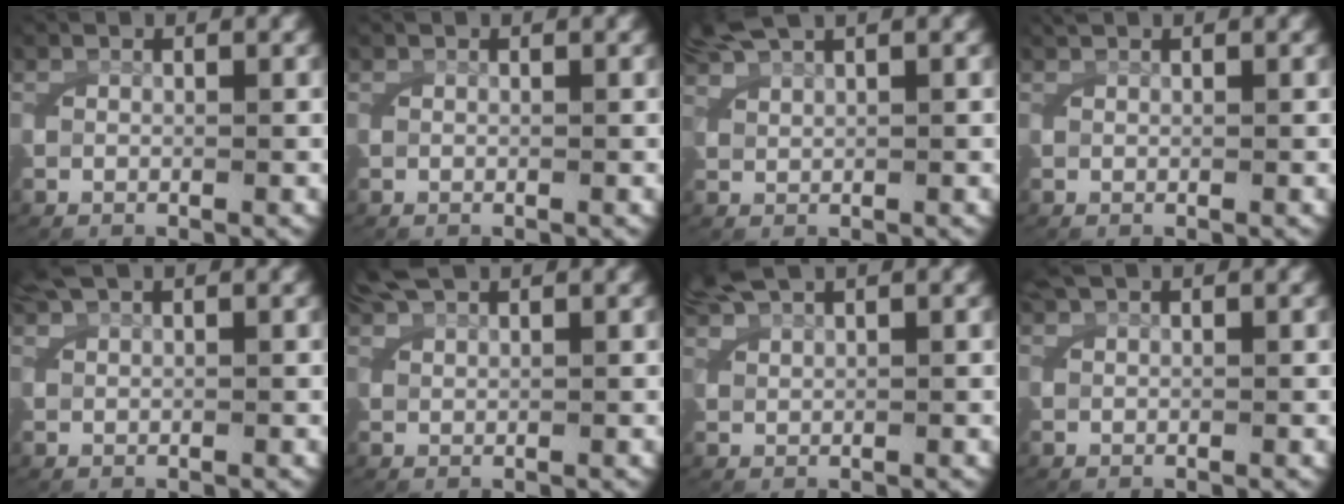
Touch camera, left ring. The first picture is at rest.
{"total": 0.0}
{"total": 2.7, "force": [2.4, 0.2, 1.2], "torque": [-0.029, 0.009, 0.047]}
{"total": 0.6, "force": [0.6, -0.2, 0.1], "torque": [-0.005, 0.003, 0.012]}
{"total": 1.6, "force": [1.4, 0.1, 0.8], "torque": [-0.020, 0.008, 0.028]}
{"total": 1.8, "force": [1.6, -0.3, 0.6], "torque": [-0.013, 0.005, 0.036]}
{"total": 2.3, "force": [2.1, 0.1, 1.0], "torque": [-0.025, 0.009, 0.042]}
{"total": 1.3, "force": [1.1, 0.1, 0.6], "torque": [-0.016, 0.009, 0.019]}